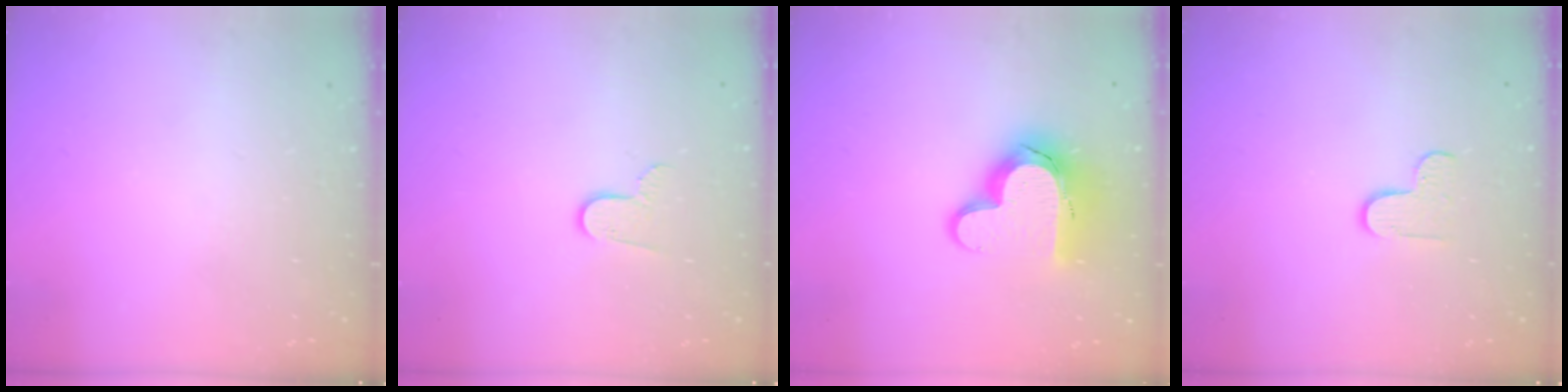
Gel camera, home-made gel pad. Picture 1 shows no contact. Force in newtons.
{"total": 6.1, "press": 6.1, "slide": 0.6}
{"total": 15.6, "press": 15.5, "slide": 1.3}
{"total": 5.1, "press": 5.1, "slide": 0.5}